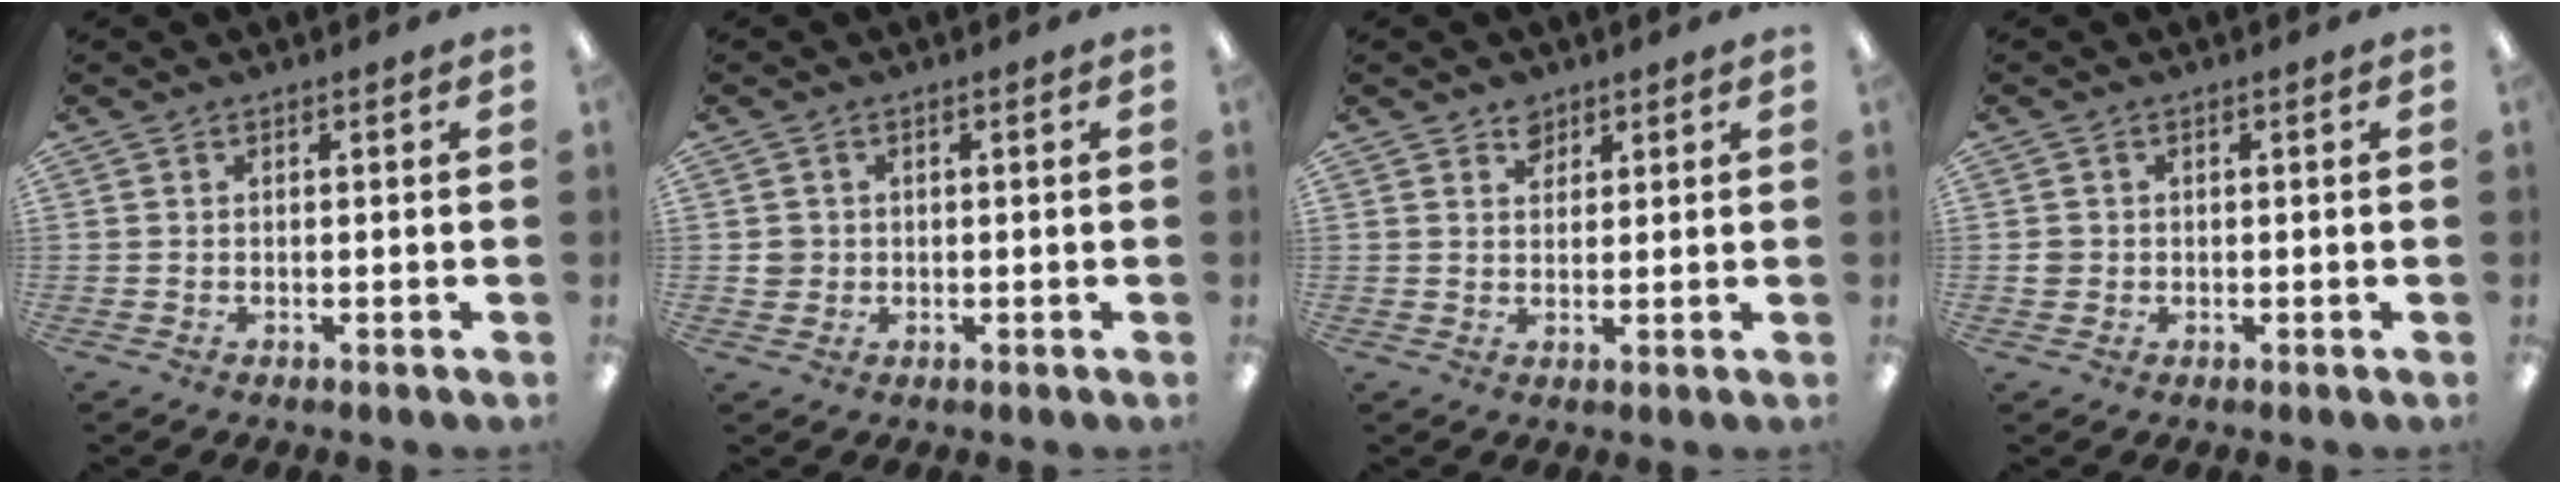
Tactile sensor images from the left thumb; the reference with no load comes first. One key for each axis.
{"total": 2.5, "fx": 0.2, "fy": 2.5, "fz": 0.5, "tx": -0.011, "ty": 0.005, "tz": 0.003}
{"total": 3.6, "fx": 2.6, "fy": 2.4, "fz": 0.9, "tx": -0.008, "ty": -0.006, "tz": 0.046}
{"total": 1.7, "fx": 0.0, "fy": 1.7, "fz": 0.5, "tx": -0.008, "ty": 0.004, "tz": -0.002}